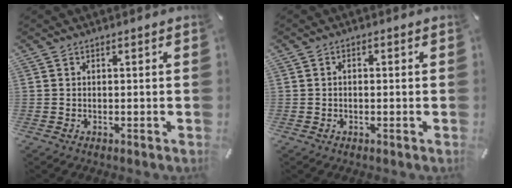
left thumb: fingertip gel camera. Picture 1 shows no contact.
{"total": 1.0, "force": [-0.2, 0.6, 0.8], "torque": [-0.016, 0.001, -0.004]}